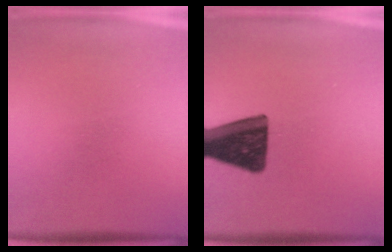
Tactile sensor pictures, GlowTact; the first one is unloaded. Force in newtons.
{"total": 14.9}